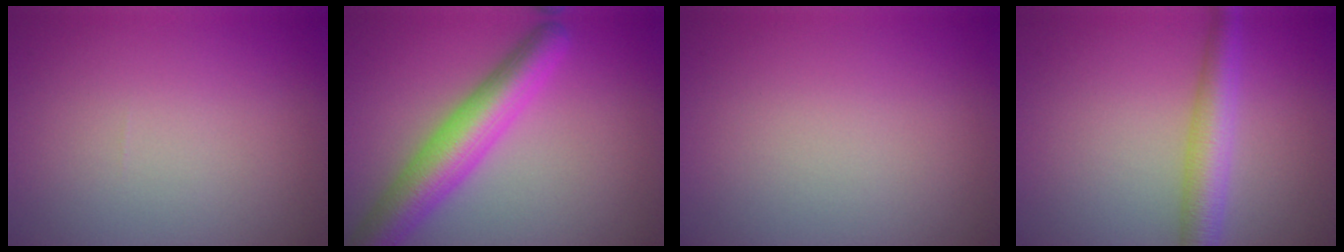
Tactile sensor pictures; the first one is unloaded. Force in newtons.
{"total": 6.6, "press": 6.6, "slide": 0.2}
{"total": 0.0}
{"total": 4.1, "press": 4.1, "slide": 0.1}